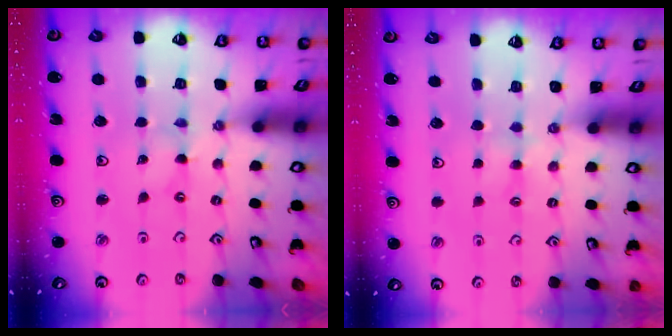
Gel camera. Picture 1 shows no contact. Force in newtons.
{"total": 3.0, "press": 3.0, "slide": 0.5}